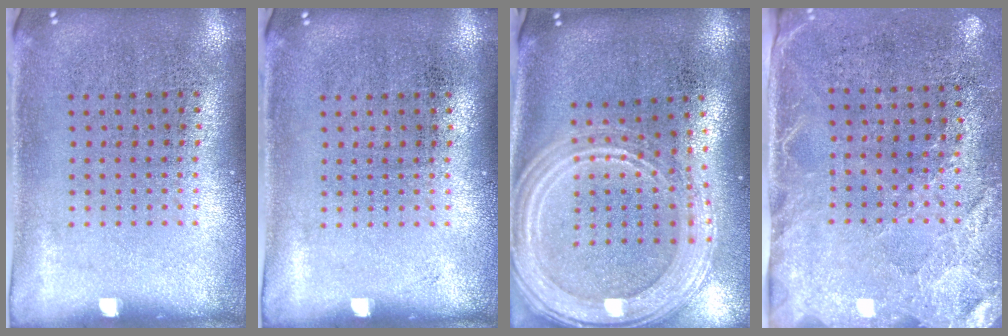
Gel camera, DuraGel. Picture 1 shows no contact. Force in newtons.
{"total": 0.0}
{"total": 2.5, "press": 2.2, "slide": 1.3}
{"total": 2.7, "press": 2.3, "slide": 1.3}